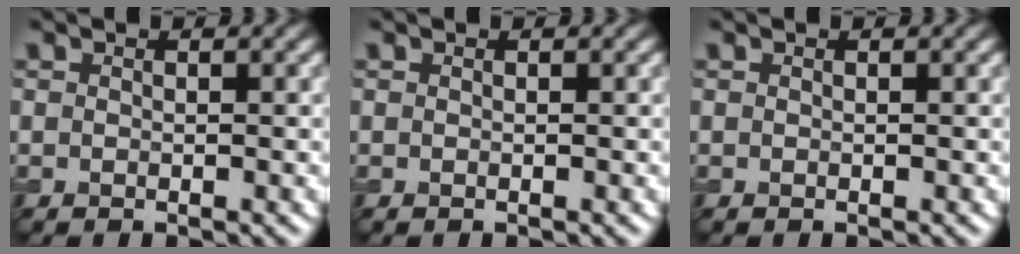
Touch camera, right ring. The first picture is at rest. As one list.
[{"total": 0.0}, {"total": 0.0}]